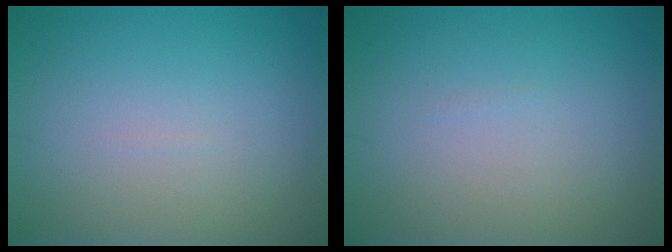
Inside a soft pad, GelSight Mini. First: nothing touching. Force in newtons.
{"total": 0.0}